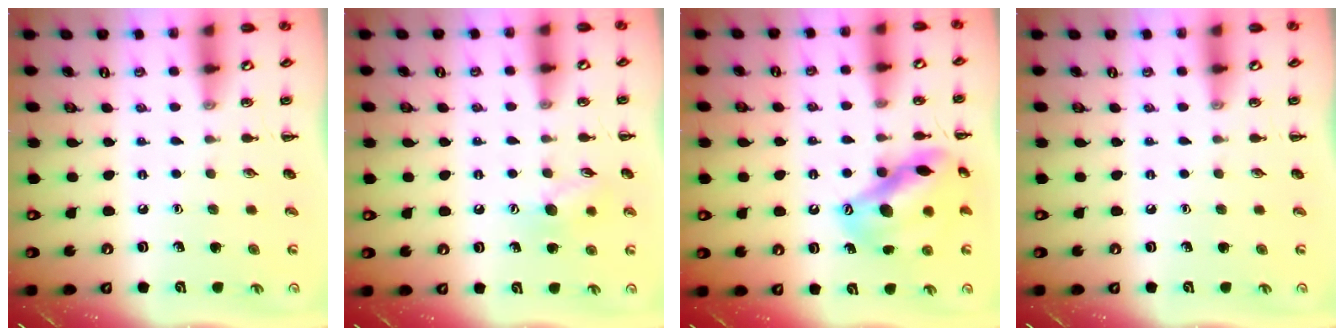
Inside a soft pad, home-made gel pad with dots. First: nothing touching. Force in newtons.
{"total": 7.8, "press": 7.7, "slide": 0.8}
{"total": 15.5, "press": 15.0, "slide": 3.9}
{"total": 0.0}